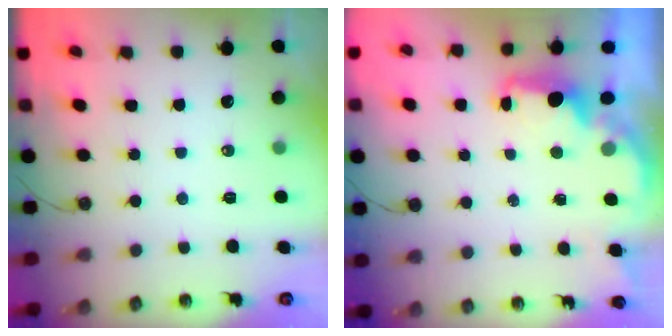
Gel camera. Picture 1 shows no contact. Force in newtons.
{"total": 2.2, "press": 2.1, "slide": 0.8}